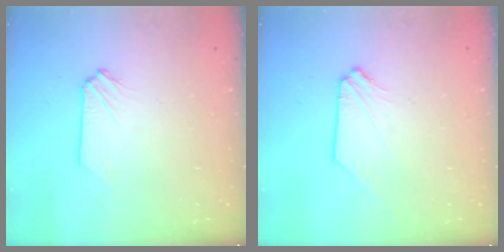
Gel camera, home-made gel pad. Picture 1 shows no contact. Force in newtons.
{"total": 1.4, "press": 1.4, "slide": 0.2}